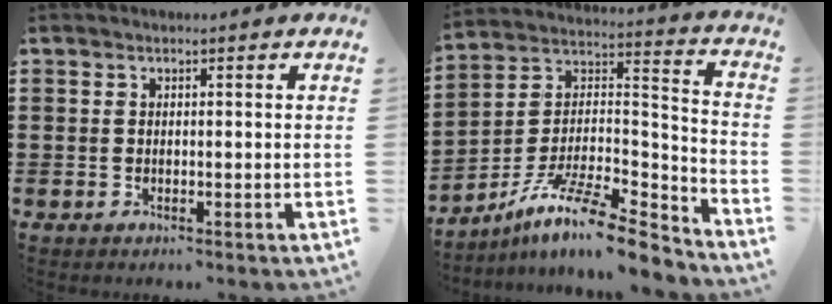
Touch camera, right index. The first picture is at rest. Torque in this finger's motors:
{"motor_torque": [0.74, 0.84, -0.28, -0.21]}